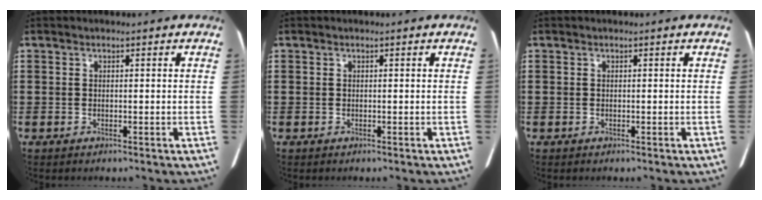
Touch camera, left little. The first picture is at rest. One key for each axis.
{"total": 0.0}
{"total": 0.0}